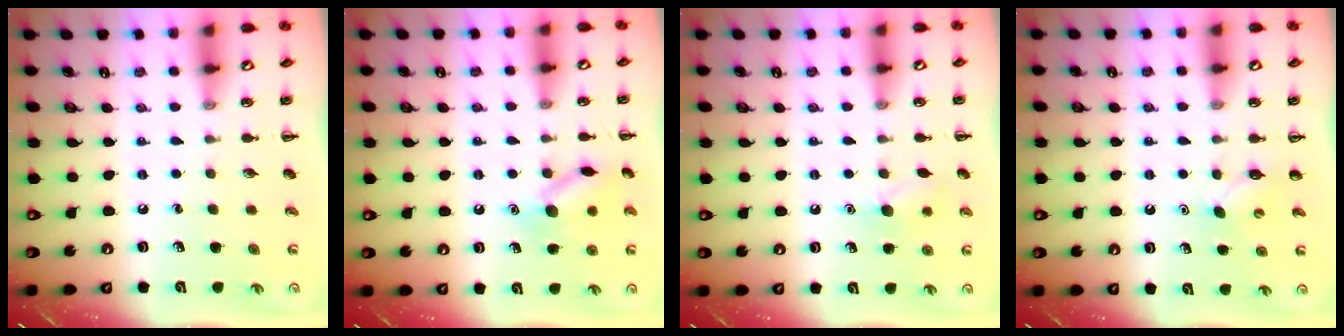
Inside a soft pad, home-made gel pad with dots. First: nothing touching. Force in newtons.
{"total": 10.9, "press": 10.9, "slide": 0.5}
{"total": 7.2, "press": 7.1, "slide": 1.3}
{"total": 3.0, "press": 2.9, "slide": 0.7}